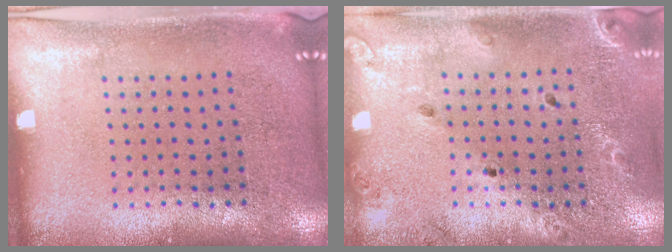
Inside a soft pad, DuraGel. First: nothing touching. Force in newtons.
{"total": 1.5, "press": 1.5, "slide": 0.1}